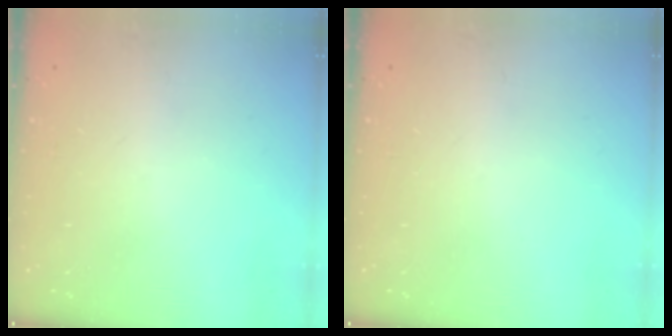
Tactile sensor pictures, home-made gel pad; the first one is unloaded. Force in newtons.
{"total": 0.0}